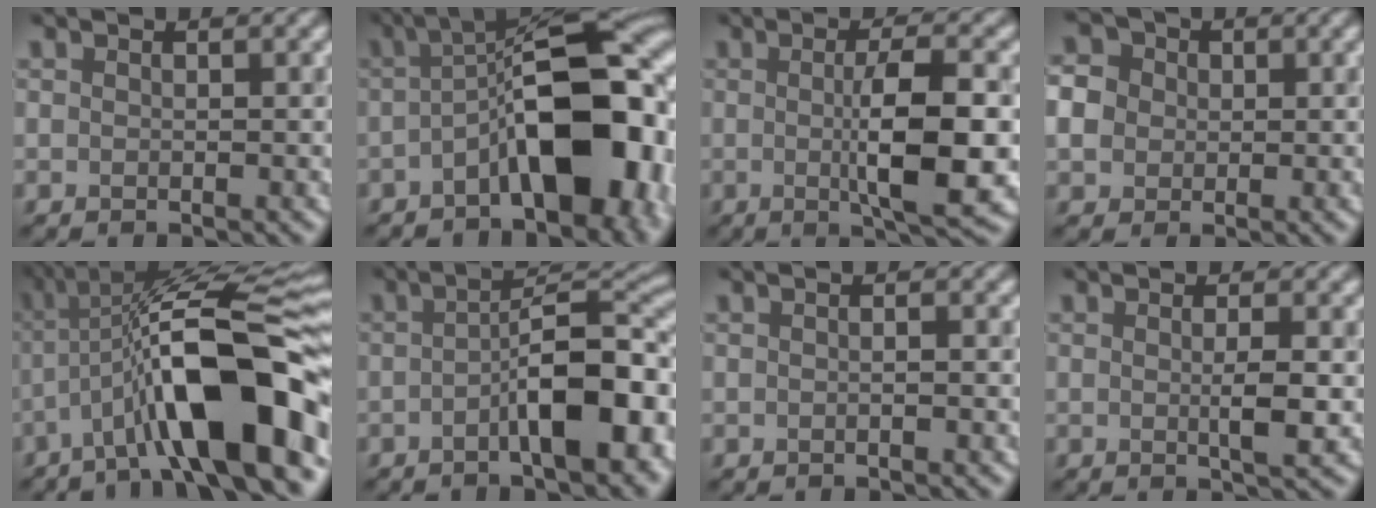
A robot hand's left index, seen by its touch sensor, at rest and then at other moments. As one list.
[{"total": 11.5, "force": [-2.8, 4.6, 10.2], "torque": [-0.143, 0.017, -0.051]}, {"total": 7.3, "force": [-0.4, 1.6, 7.1], "torque": [-0.112, -0.003, -0.004]}, {"total": 4.7, "force": [0.3, 4.3, 2.0], "torque": [-0.042, 0.023, -0.005]}, {"total": 13.7, "force": [-4.3, 3.5, 12.5], "torque": [-0.197, 0.018, -0.072]}, {"total": 9.4, "force": [-3.0, 3.3, 8.3], "torque": [-0.109, 0.017, -0.053]}, {"total": 1.6, "force": [0.0, 0.7, 1.5], "torque": [0.003, -0.004, -0.014]}, {"total": 2.6, "force": [-0.1, 0.3, 2.6], "torque": [-0.043, -0.004, -0.002]}]